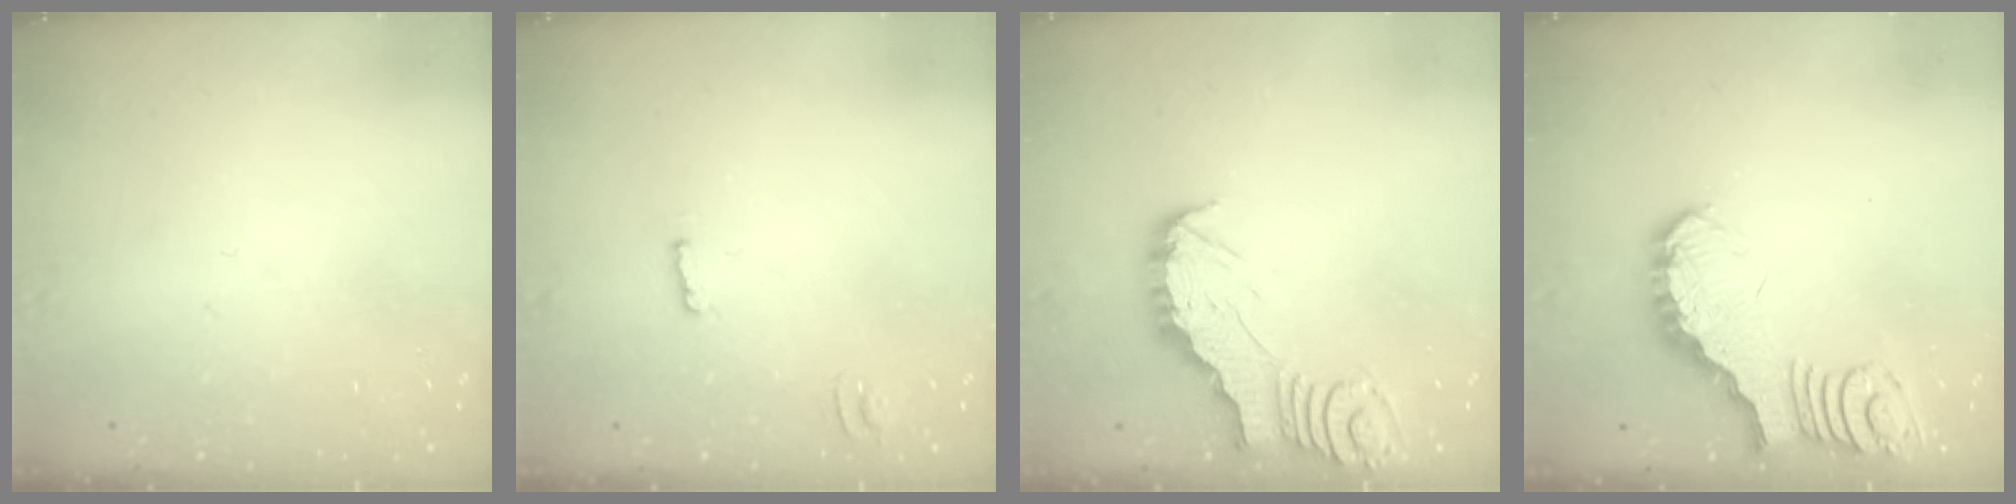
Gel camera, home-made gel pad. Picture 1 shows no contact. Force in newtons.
{"total": 1.8, "press": 1.8, "slide": 0.2}
{"total": 2.6, "press": 2.6, "slide": 0.2}
{"total": 3.6, "press": 3.6, "slide": 0.6}